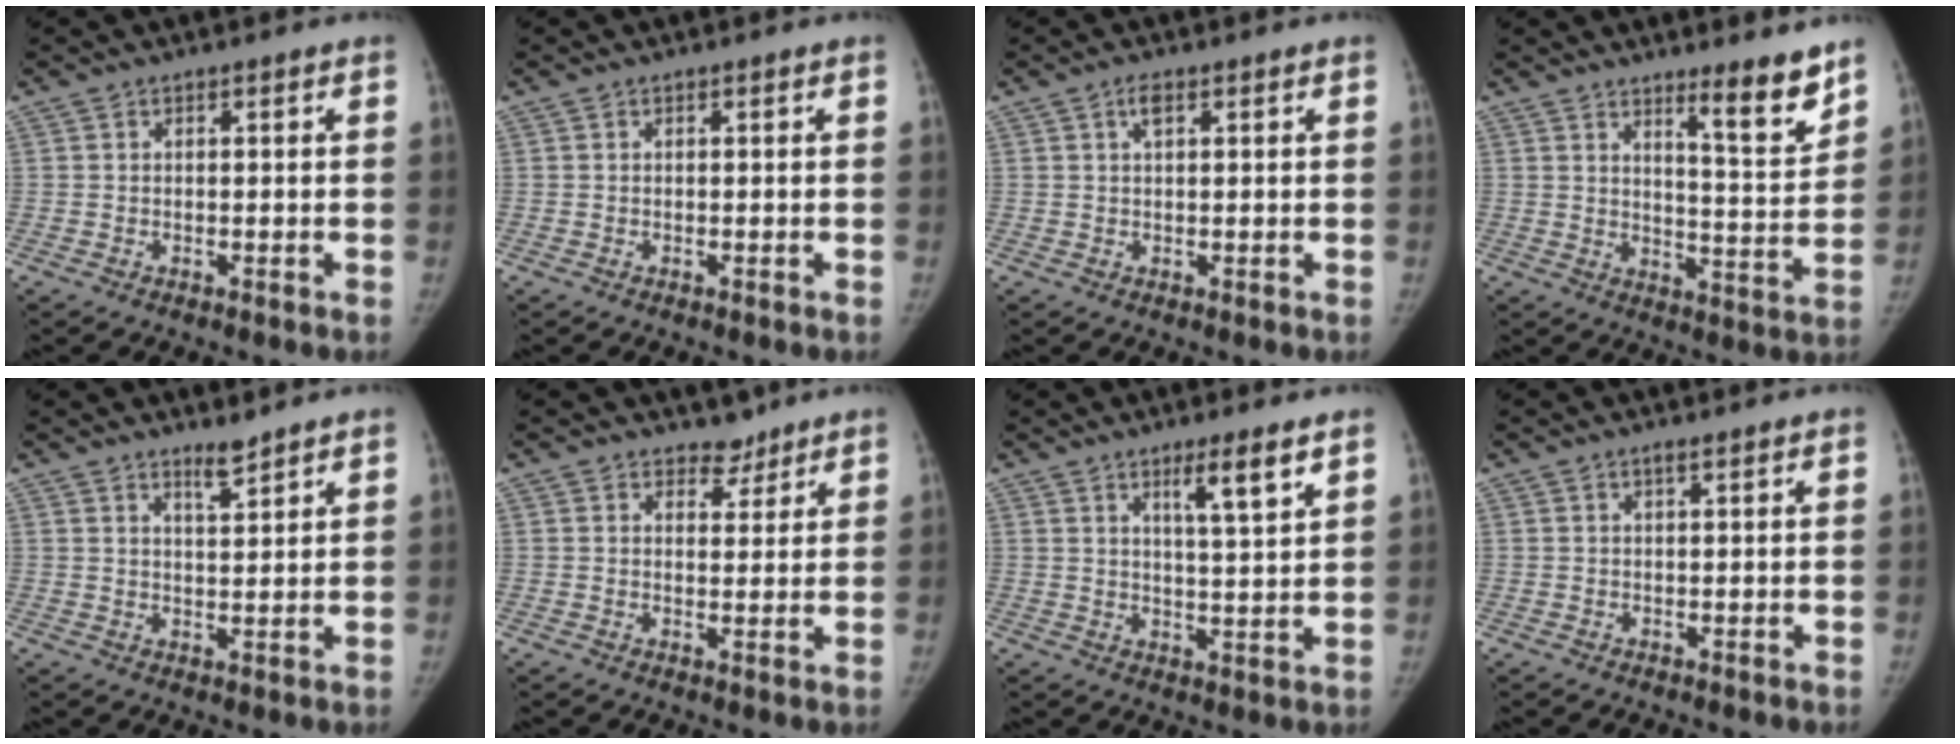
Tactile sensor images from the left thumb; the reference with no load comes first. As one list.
[{"total": 0.0}, {"total": 2.0, "force": [0.9, 0.8, 1.5], "torque": [-0.028, 0.004, 0.015]}, {"total": 9.2, "force": [6.8, 1.1, 6.1], "torque": [-0.075, -0.063, 0.104]}, {"total": 3.0, "force": [2.6, 0.4, 1.5], "torque": [-0.019, -0.027, 0.046]}, {"total": 3.1, "force": [2.6, 1.8, 0.3], "torque": [0.018, -0.018, 0.036]}, {"total": 6.4, "force": [3.9, 0.5, 5.0], "torque": [-0.080, -0.030, 0.066]}, {"total": 0.7, "force": [0.4, 0.0, 0.5], "torque": [-0.007, 0.001, 0.007]}]